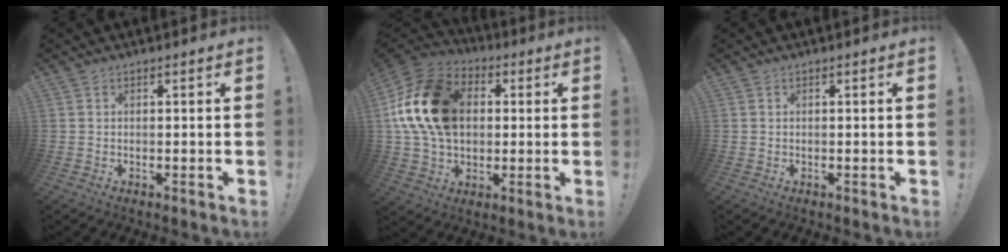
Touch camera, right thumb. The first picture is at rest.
{"total": 21.5, "force": [3.7, 15.7, 14.3], "torque": [-0.248, 0.007, 0.074]}
{"total": 0.0}